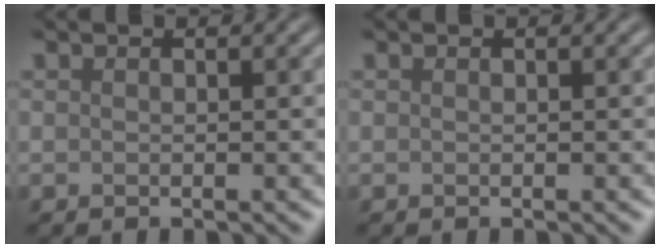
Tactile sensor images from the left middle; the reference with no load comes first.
{"total": 0.0}